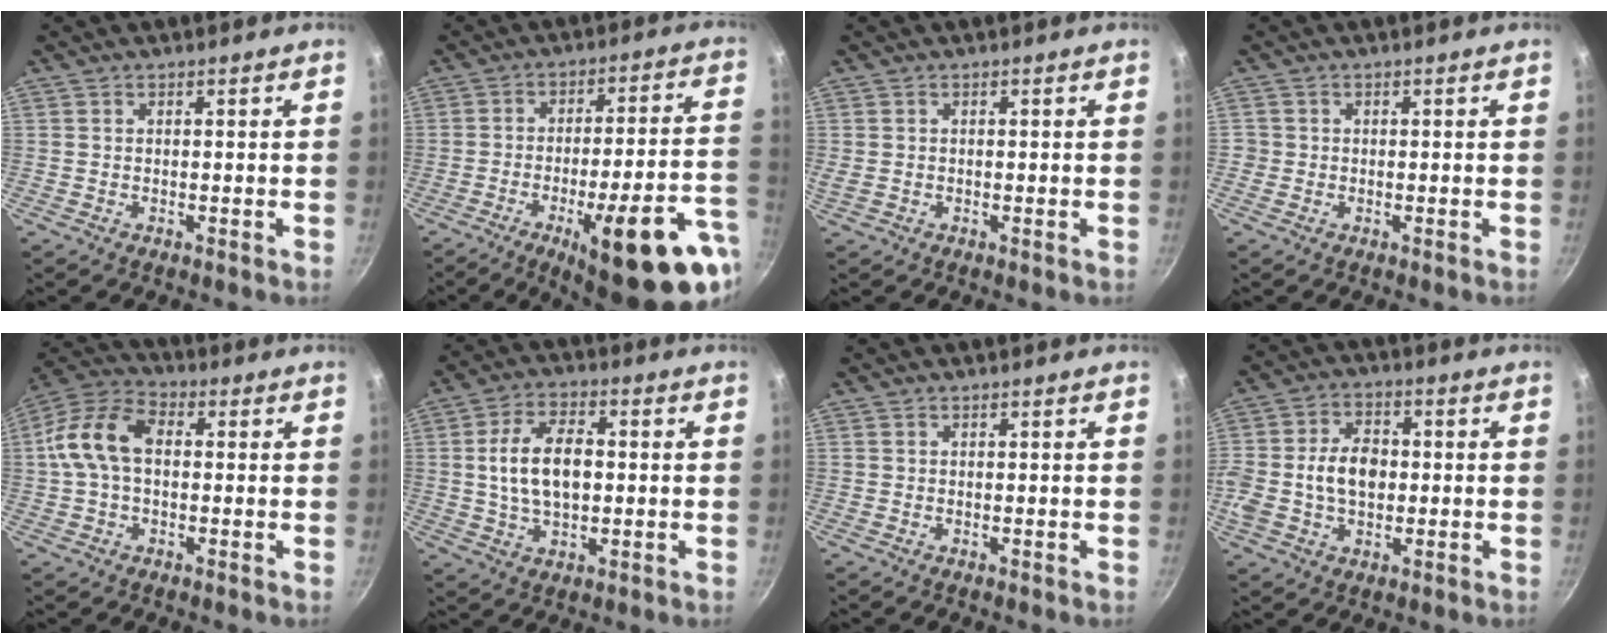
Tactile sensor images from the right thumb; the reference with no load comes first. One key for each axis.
{"total": 24.7, "fx": -9.8, "fy": 6.2, "fz": 21.8, "tx": -0.240, "ty": 0.038, "tz": -0.126}
{"total": 1.8, "fx": -0.2, "fy": 1.3, "fz": 1.2, "tx": -0.038, "ty": 0.003, "tz": -0.002}
{"total": 1.4, "fx": -0.3, "fy": 1.4, "fz": 0.1, "tx": 0.008, "ty": 0.006, "tz": -0.008}
{"total": 11.8, "fx": 0.8, "fy": 7.5, "fz": 9.1, "tx": -0.184, "ty": 0.035, "tz": 0.005}
{"total": 11.1, "fx": 0.6, "fy": 6.3, "fz": 9.1, "tx": -0.159, "ty": 0.011, "tz": 0.012}
{"total": 0.0}
{"total": 9.0, "fx": -0.3, "fy": 6.1, "fz": 6.6, "tx": -0.123, "ty": 0.020, "tz": -0.005}